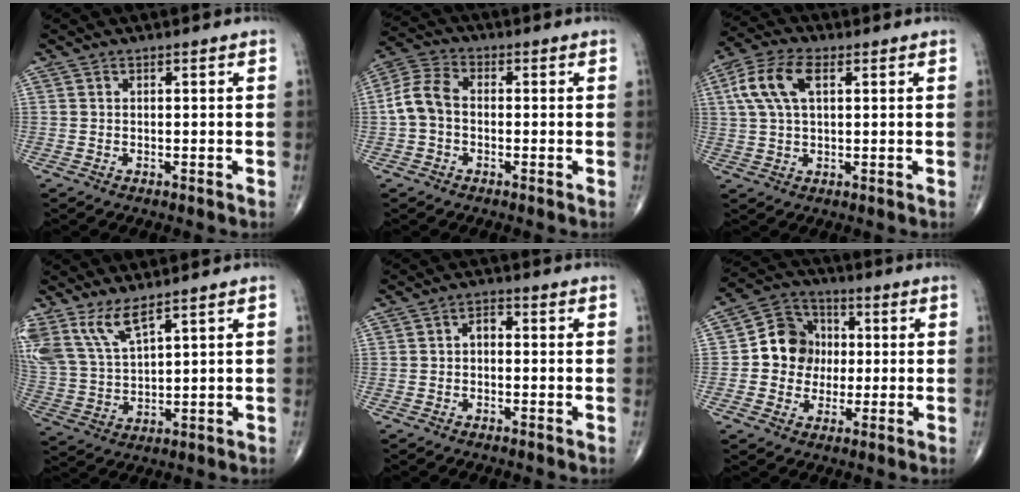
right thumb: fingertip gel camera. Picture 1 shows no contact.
{"total": 6.9, "force": [-0.7, 4.9, 4.8], "torque": [-0.094, 0.023, -0.025]}
{"total": 9.3, "force": [2.8, 4.7, 7.5], "torque": [-0.167, 0.020, 0.052]}
{"total": 9.3, "force": [6.4, 2.8, 6.1], "torque": [-0.130, -0.026, 0.147]}
{"total": 2.5, "force": [-0.3, 1.7, 1.9], "torque": [-0.021, 0.015, -0.014]}
{"total": 10.6, "force": [0.1, 9.5, 4.6], "torque": [-0.036, 0.022, -0.009]}